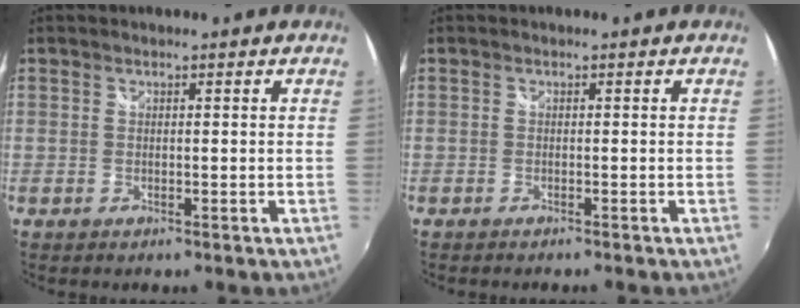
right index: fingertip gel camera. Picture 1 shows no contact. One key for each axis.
{"total": 0.8, "fx": -0.8, "fy": 0.1, "fz": 0.1, "tx": -0.004, "ty": -0.006, "tz": -0.015}